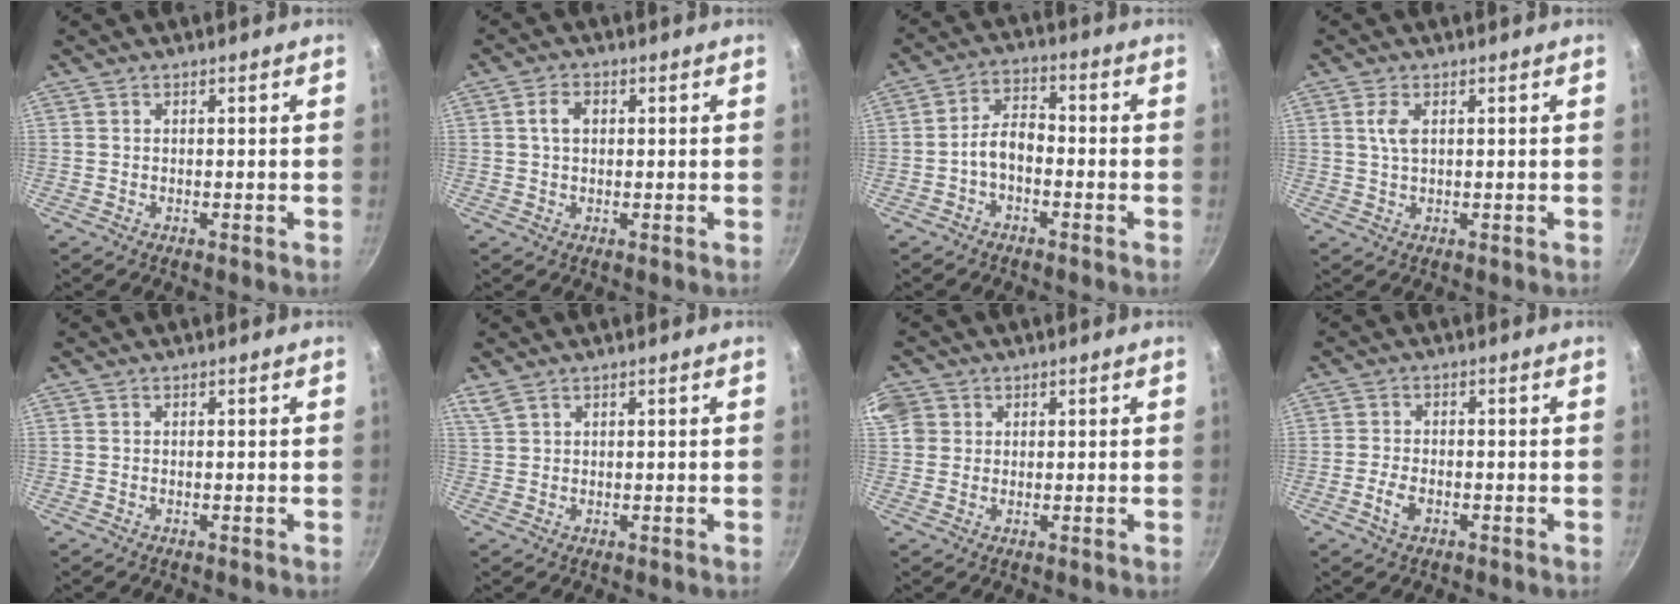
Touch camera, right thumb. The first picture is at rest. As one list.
[{"total": 3.3, "force": [0.6, 2.3, 2.3], "torque": [-0.031, 0.006, 0.007]}, {"total": 5.6, "force": [-2.0, 3.2, 4.1], "torque": [-0.063, 0.034, -0.043]}, {"total": 3.1, "force": [0.9, 1.5, 2.5], "torque": [-0.052, -0.001, 0.019]}, {"total": 0.0}, {"total": 2.2, "force": [1.8, 0.7, 1.1], "torque": [-0.024, -0.001, 0.043]}, {"total": 6.2, "force": [1.9, 5.5, 1.9], "torque": [-0.026, 0.008, 0.034]}, {"total": 3.5, "force": [-1.5, 2.0, 2.4], "torque": [-0.051, 0.011, -0.032]}]